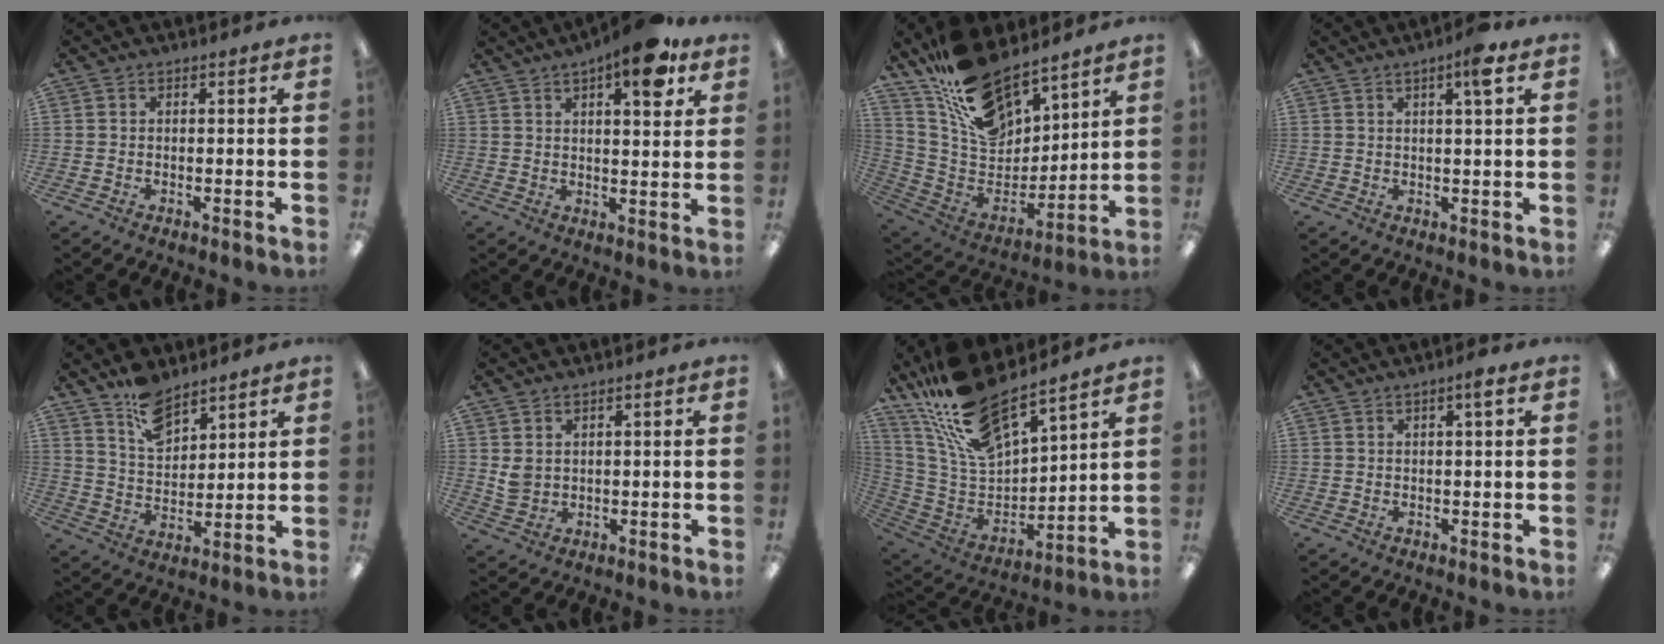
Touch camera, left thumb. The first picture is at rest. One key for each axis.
{"total": 10.6, "fx": 6.4, "fy": 3.3, "fz": 7.8, "tx": -0.098, "ty": -0.033, "tz": 0.100}
{"total": 19.4, "fx": 15.0, "fy": 8.8, "fz": 8.5, "tx": -0.173, "ty": -0.097, "tz": 0.277}
{"total": 5.1, "fx": 2.9, "fy": 0.5, "fz": 4.1, "tx": -0.072, "ty": -0.002, "tz": 0.043}
{"total": 9.9, "fx": 7.5, "fy": 4.9, "fz": 4.1, "tx": -0.066, "ty": -0.043, "tz": 0.136}
{"total": 3.5, "fx": 1.6, "fy": 2.5, "fz": 1.9, "tx": -0.038, "ty": 0.002, "tz": 0.033}
{"total": 19.7, "fx": 16.1, "fy": 5.7, "fz": 9.8, "tx": -0.219, "ty": -0.102, "tz": 0.287}
{"total": 2.4, "fx": 1.3, "fy": 0.2, "fz": 1.9, "tx": -0.034, "ty": -0.002, "tz": 0.020}